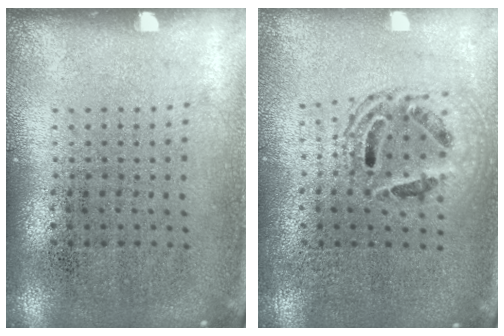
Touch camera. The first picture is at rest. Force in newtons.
{"total": 1.5, "press": 1.3, "slide": 0.8}